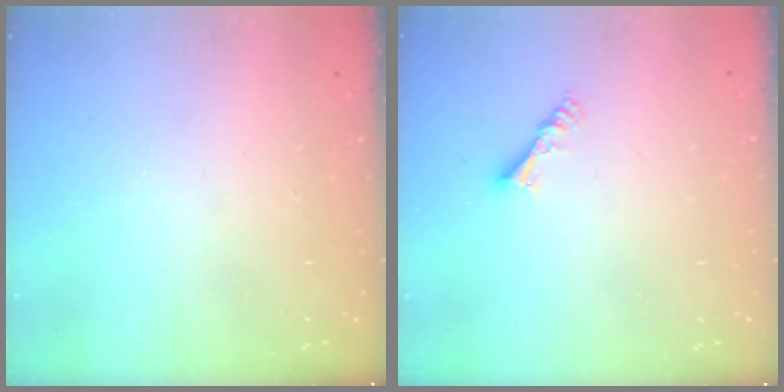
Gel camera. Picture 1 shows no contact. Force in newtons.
{"total": 5.2, "press": 5.1, "slide": 0.5}